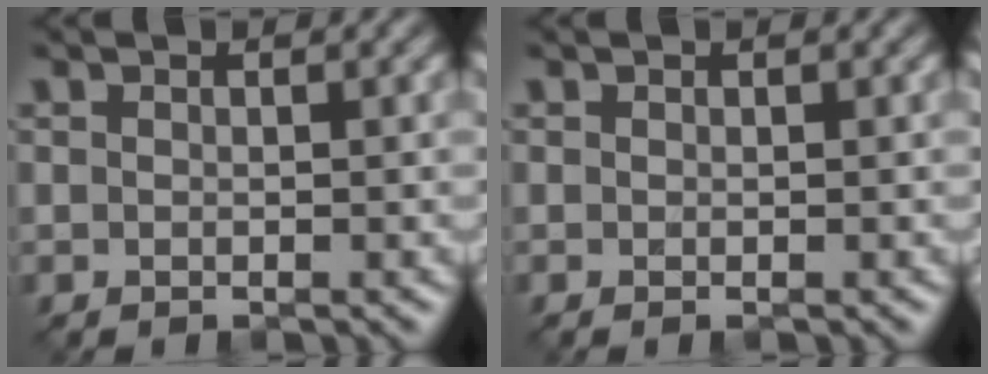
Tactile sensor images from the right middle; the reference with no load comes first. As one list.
[{"total": 0.0}]